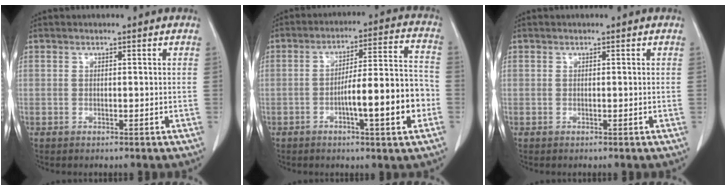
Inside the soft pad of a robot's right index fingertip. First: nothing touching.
{"total": 12.6, "force": [-3.9, 1.3, 11.9], "torque": [-0.180, 0.019, -0.055]}
{"total": 0.0}